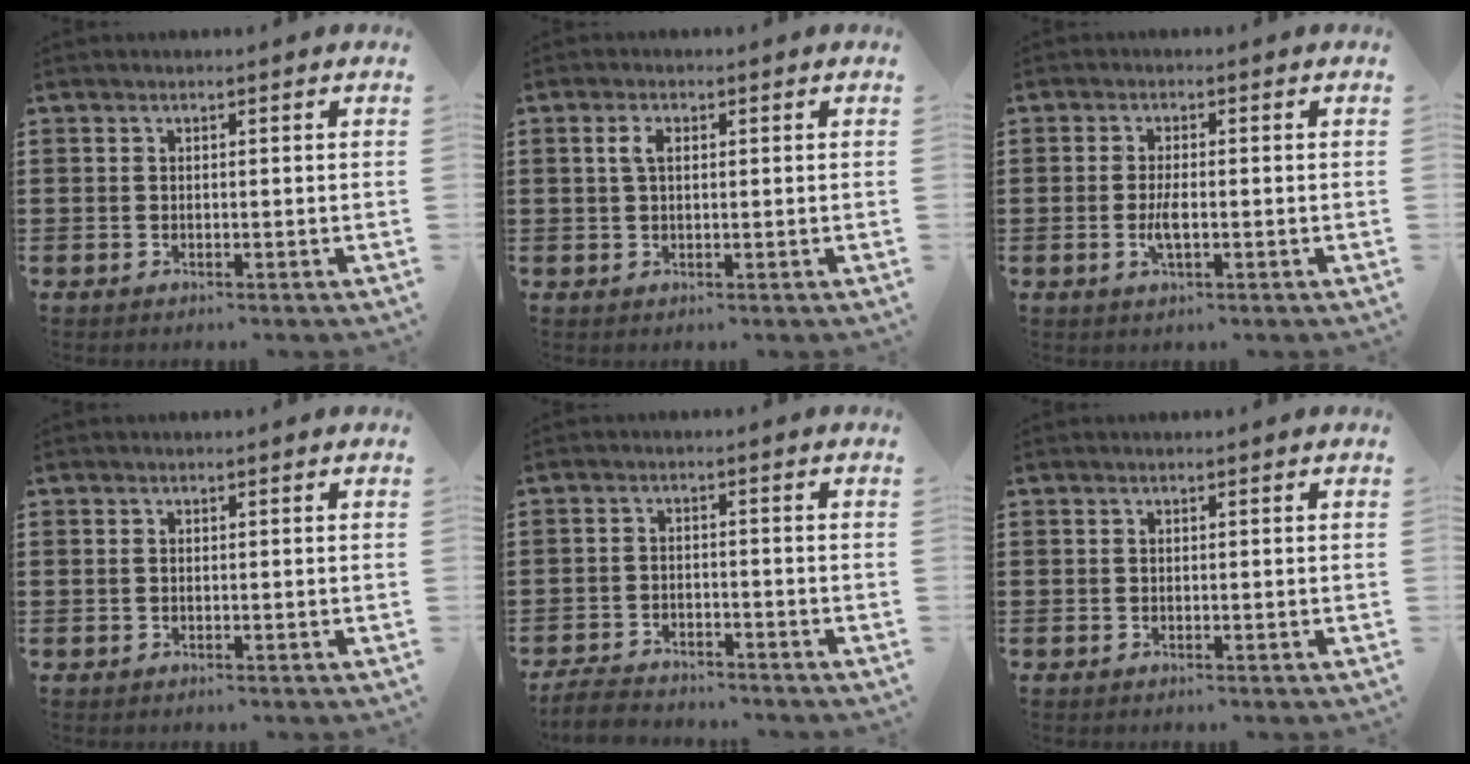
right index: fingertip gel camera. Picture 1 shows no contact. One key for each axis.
{"total": 2.5, "fx": 0.6, "fy": 1.2, "fz": 2.1, "tx": -0.046, "ty": 0.009, "tz": 0.008}
{"total": 3.1, "fx": -0.7, "fy": 0.8, "fz": 2.9, "tx": -0.064, "ty": -0.006, "tz": -0.018}
{"total": 0.6, "fx": 0.1, "fy": 0.5, "fz": 0.4, "tx": -0.010, "ty": 0.002, "tz": 0.002}
{"total": 3.8, "fx": -3.8, "fy": 0.6, "fz": 0.4, "tx": -0.024, "ty": -0.001, "tz": -0.083}
{"total": 0.0}